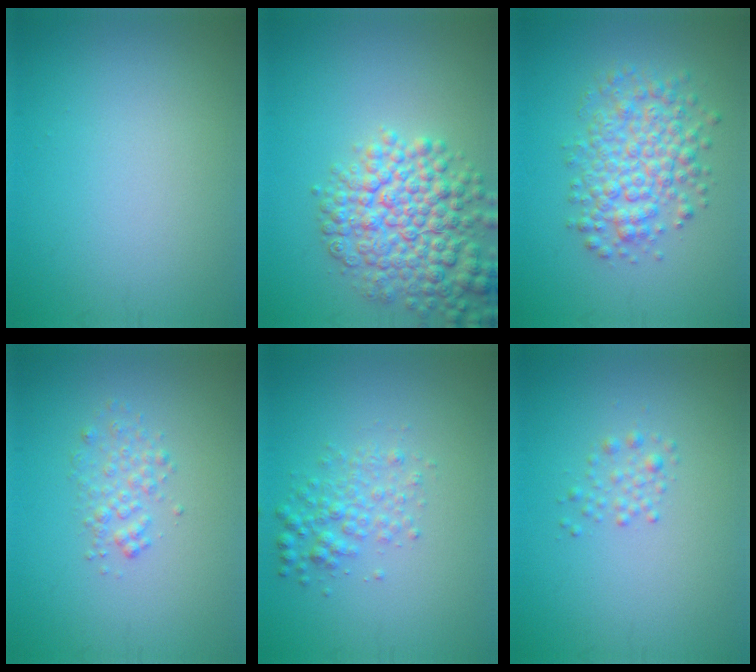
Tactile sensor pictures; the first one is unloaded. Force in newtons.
{"total": 7.2, "press": 7.2, "slide": 0.3}
{"total": 5.2, "press": 5.2, "slide": 0.1}
{"total": 1.8, "press": 1.8, "slide": 0.0}
{"total": 2.5, "press": 2.5, "slide": 0.0}
{"total": 1.3, "press": 1.3, "slide": 0.1}